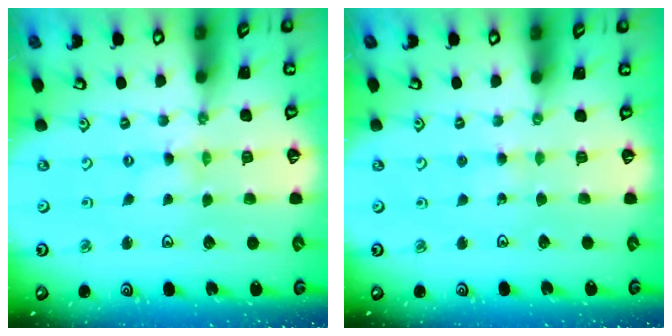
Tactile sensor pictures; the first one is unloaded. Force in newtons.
{"total": 3.0, "press": 3.0, "slide": 0.3}